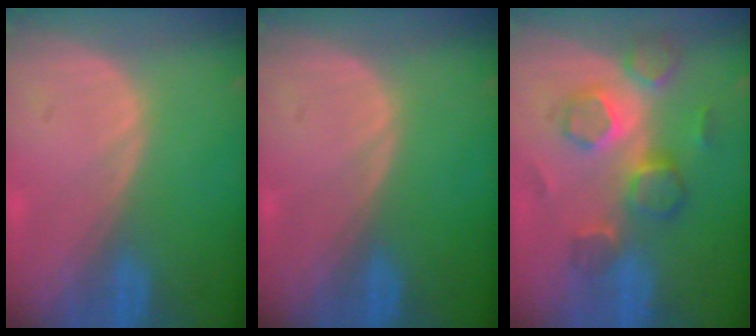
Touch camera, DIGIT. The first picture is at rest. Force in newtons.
{"total": 0.0}
{"total": 9.0, "press": 7.8, "slide": 4.4}